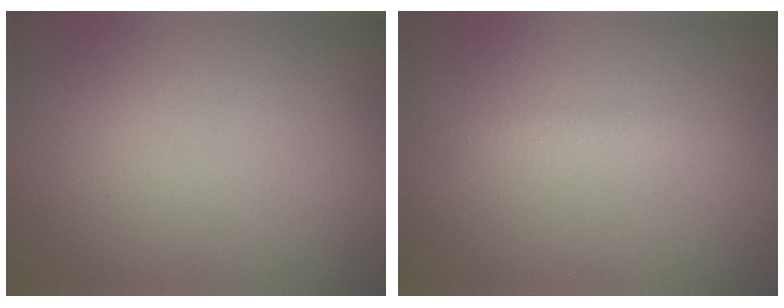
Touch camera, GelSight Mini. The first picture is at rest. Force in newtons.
{"total": 1.6, "press": 1.6, "slide": 0.0}